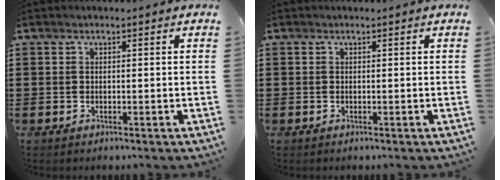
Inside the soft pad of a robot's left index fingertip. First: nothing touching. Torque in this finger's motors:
{"motor_torque": [-1.16, 0.34, -0.78, -0.21]}